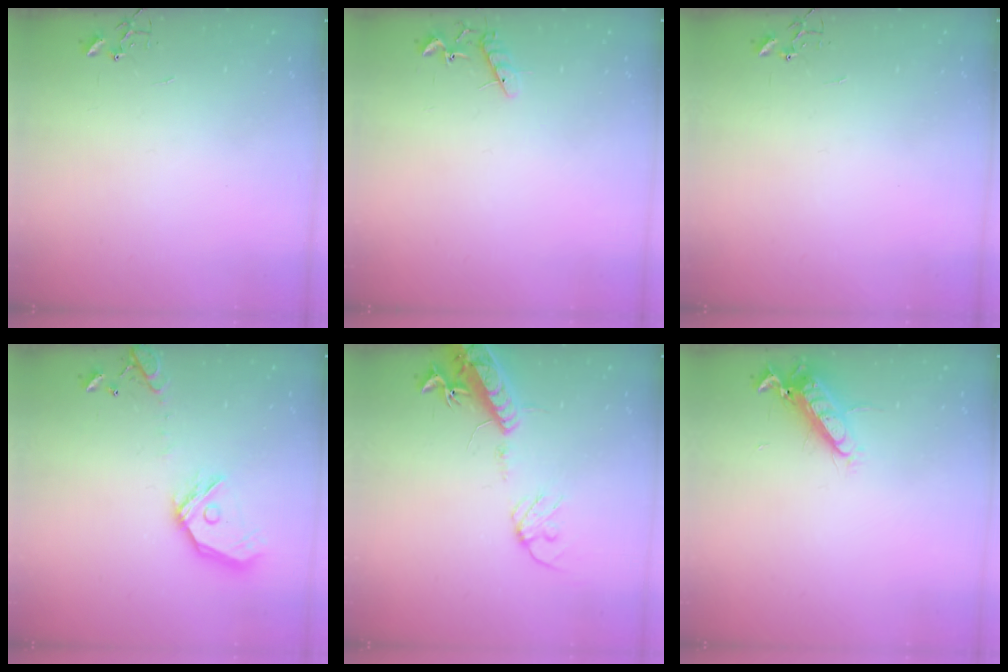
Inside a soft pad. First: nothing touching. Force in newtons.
{"total": 10.4, "press": 10.3, "slide": 0.9}
{"total": 0.0}
{"total": 16.5, "press": 16.3, "slide": 2.4}
{"total": 16.1, "press": 15.7, "slide": 3.6}
{"total": 13.5, "press": 13.3, "slide": 1.9}